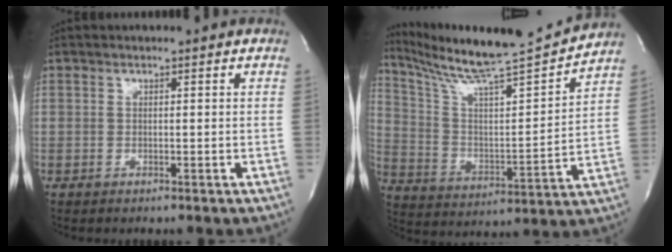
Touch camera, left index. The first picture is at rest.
{"total": 18.0, "force": [16.6, -0.8, 7.0], "torque": [-0.132, -0.030, 0.275]}